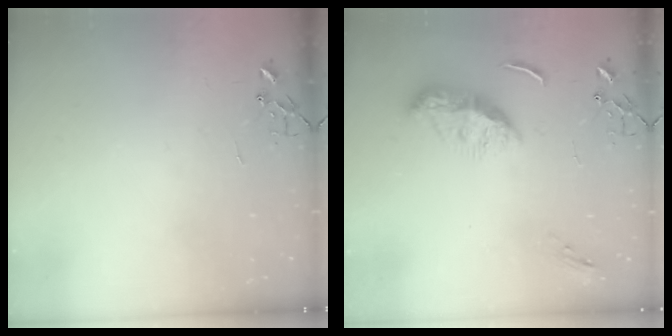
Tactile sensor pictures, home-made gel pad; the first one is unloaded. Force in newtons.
{"total": 11.6, "press": 11.6, "slide": 0.3}